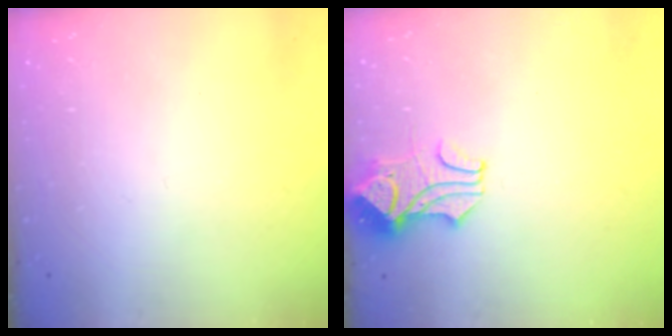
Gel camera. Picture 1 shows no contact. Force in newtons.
{"total": 1.6, "press": 1.2, "slide": 1.0}